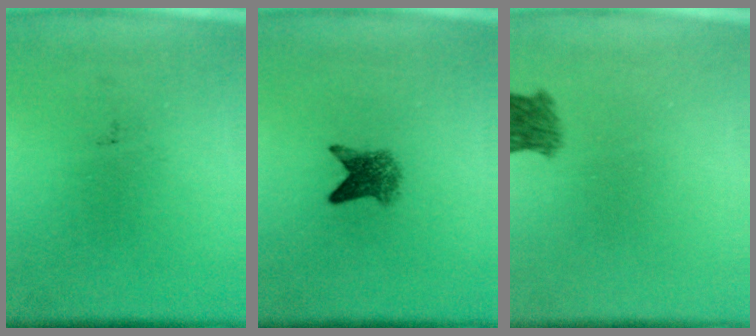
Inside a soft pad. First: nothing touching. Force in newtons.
{"total": 3.3}
{"total": 3.6}